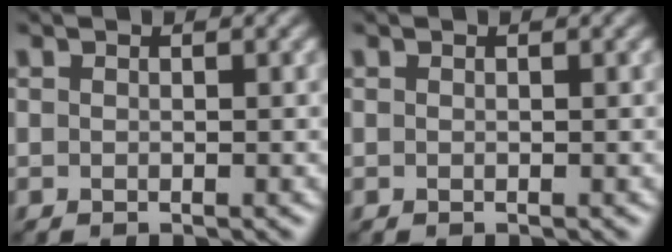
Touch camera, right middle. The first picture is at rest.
{"total": 0.0}